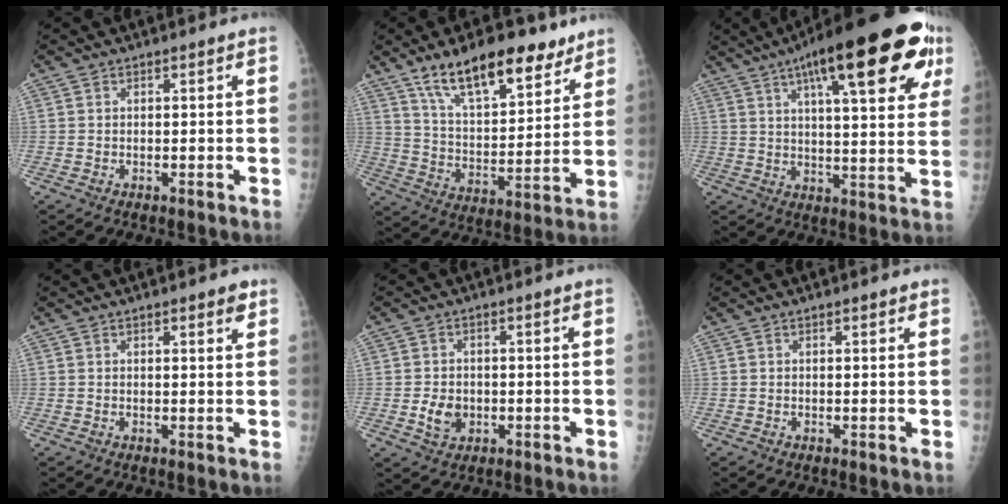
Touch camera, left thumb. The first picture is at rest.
{"total": 18.3, "force": [12.4, 7.2, 11.3], "torque": [-0.144, -0.060, 0.214]}
{"total": 26.4, "force": [13.0, 7.4, 21.7], "torque": [-0.294, -0.003, 0.182]}
{"total": 2.5, "force": [1.6, 0.7, 1.8], "torque": [-0.015, -0.006, 0.018]}
{"total": 4.4, "force": [-0.8, 3.5, 2.6], "torque": [-0.034, 0.002, -0.008]}
{"total": 0.9, "force": [0.7, 0.3, 0.6], "torque": [-0.006, -0.002, 0.008]}